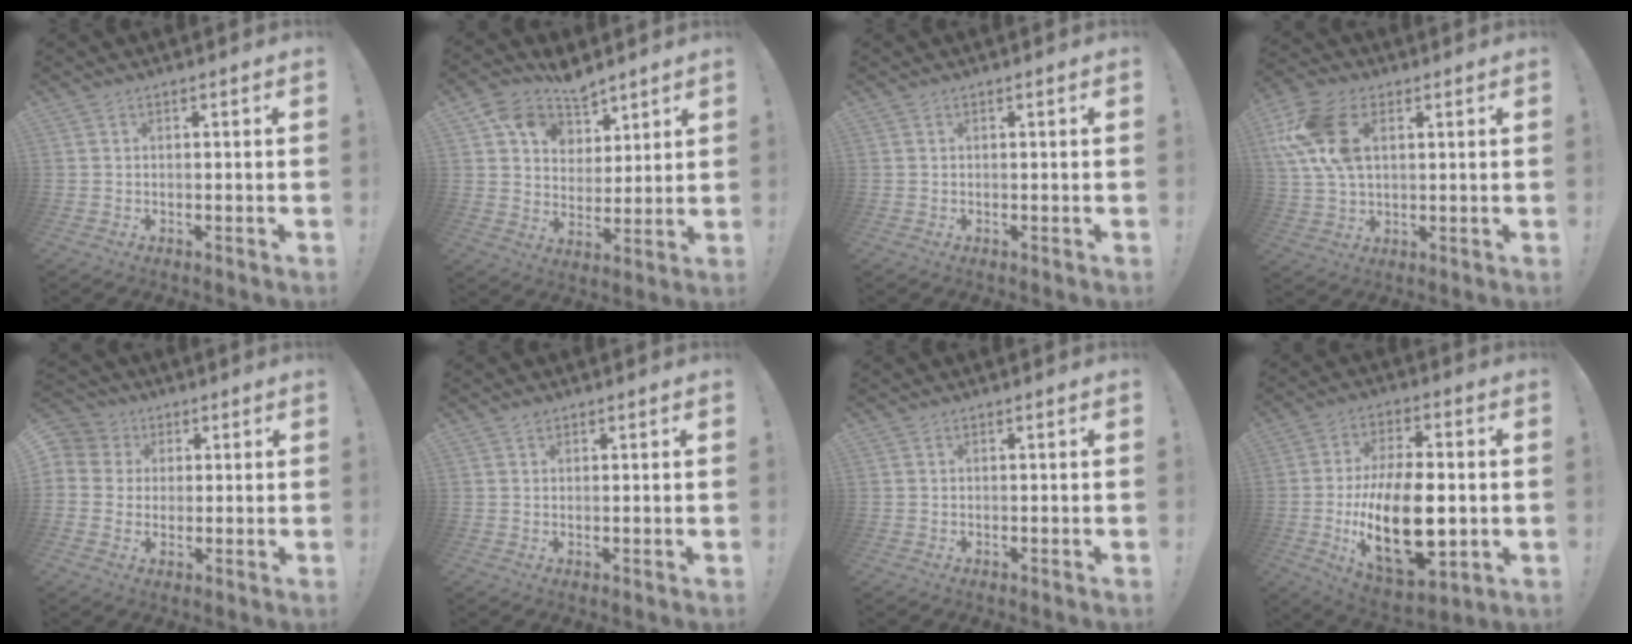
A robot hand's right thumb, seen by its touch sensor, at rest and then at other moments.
{"total": 11.3, "force": [7.8, 7.5, 3.0], "torque": [-0.059, -0.048, 0.154]}
{"total": 0.0}
{"total": 15.2, "force": [4.5, 9.6, 10.9], "torque": [-0.230, -0.005, 0.087]}
{"total": 6.1, "force": [0.8, 5.9, 1.5], "torque": [-0.031, -0.004, 0.018]}
{"total": 1.0, "force": [0.8, 0.5, 0.4], "torque": [-0.003, -0.001, 0.015]}
{"total": 0.0}
{"total": 23.4, "force": [-3.0, 11.6, 20.0], "torque": [-0.377, -0.007, -0.045]}